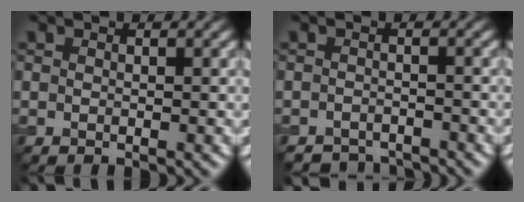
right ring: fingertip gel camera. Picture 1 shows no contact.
{"total": 2.6, "force": [-2.5, 0.6, 0.0], "torque": [0.008, 0.001, -0.043]}